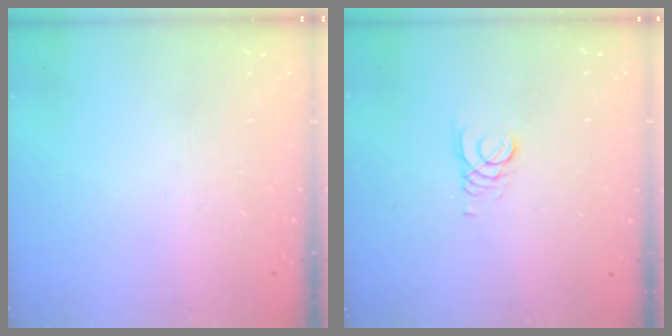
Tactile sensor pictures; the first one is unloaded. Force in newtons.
{"total": 2.1, "press": 2.1, "slide": 0.1}